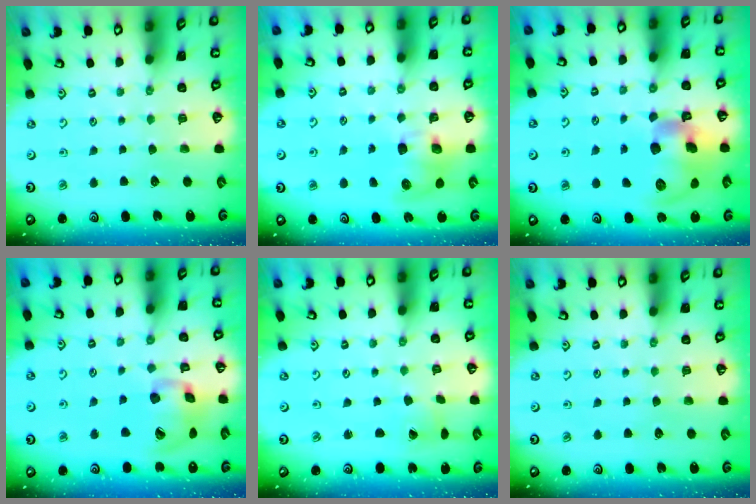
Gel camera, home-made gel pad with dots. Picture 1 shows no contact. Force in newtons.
{"total": 8.9, "press": 8.8, "slide": 1.4}
{"total": 16.9, "press": 16.7, "slide": 3.0}
{"total": 15.7, "press": 15.5, "slide": 2.4}
{"total": 3.5, "press": 3.4, "slide": 0.3}
{"total": 0.0}